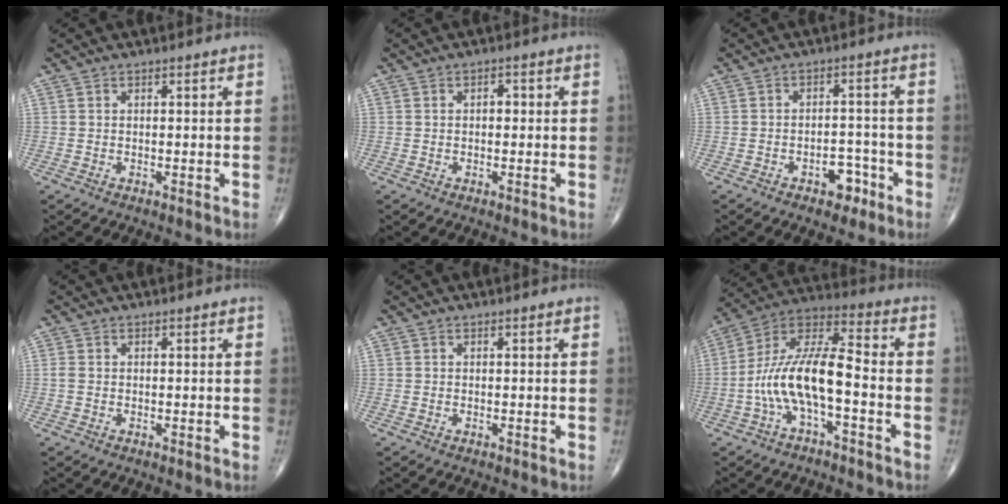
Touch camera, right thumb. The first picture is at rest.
{"total": 1.6, "force": [0.1, 1.0, 1.2], "torque": [-0.013, 0.006, -0.001]}
{"total": 5.0, "force": [-2.8, 3.0, 2.9], "torque": [-0.018, 0.028, -0.039]}
{"total": 0.8, "force": [-0.1, 0.5, 0.6], "torque": [-0.015, 0.000, -0.002]}
{"total": 0.0}
{"total": 13.8, "force": [-3.8, 4.8, 12.4], "torque": [-0.247, 0.060, -0.076]}